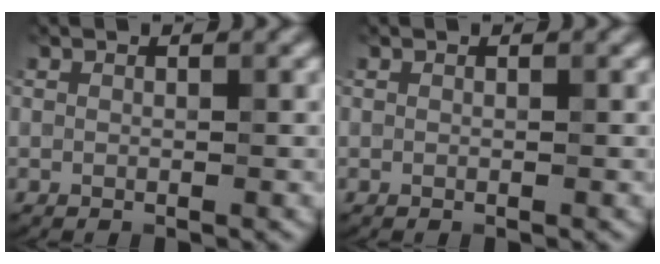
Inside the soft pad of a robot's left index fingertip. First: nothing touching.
{"total": 0.0}